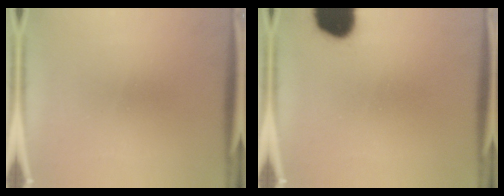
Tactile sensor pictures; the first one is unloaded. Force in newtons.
{"total": 11.7}